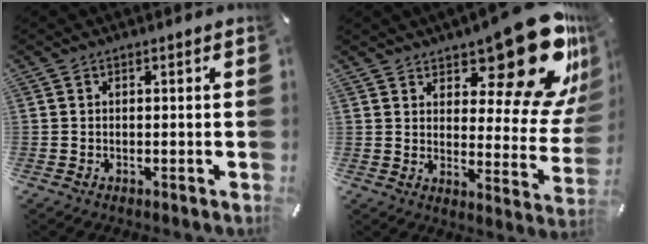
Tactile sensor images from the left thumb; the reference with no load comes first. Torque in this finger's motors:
{"motor_torque": [3.21, 1.80, 0.80, 0.26, 0.13]}